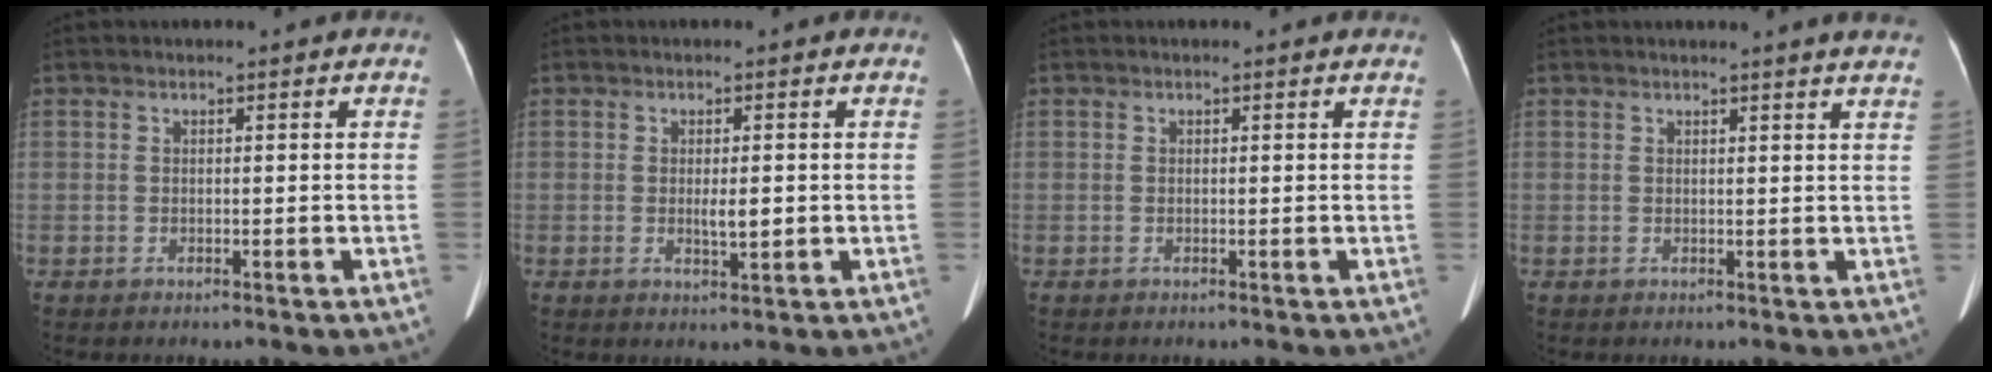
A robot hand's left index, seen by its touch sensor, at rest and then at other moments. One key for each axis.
{"total": 2.5, "fx": -0.1, "fy": 0.7, "fz": 2.4, "tx": -0.043, "ty": -0.003, "tz": 0.000}
{"total": 0.6, "fx": 0.6, "fy": 0.0, "fz": 0.1, "tx": -0.009, "ty": -0.002, "tz": 0.001}
{"total": 5.8, "fx": 5.3, "fy": -0.6, "fz": 2.3, "tx": -0.026, "ty": -0.001, "tz": 0.040}